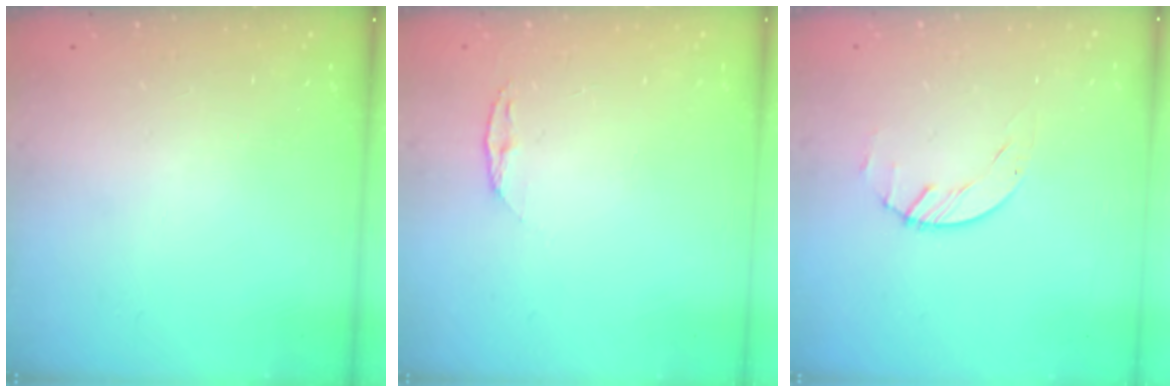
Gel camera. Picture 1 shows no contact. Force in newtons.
{"total": 4.1, "press": 4.1, "slide": 0.5}
{"total": 0.8, "press": 0.8, "slide": 0.2}